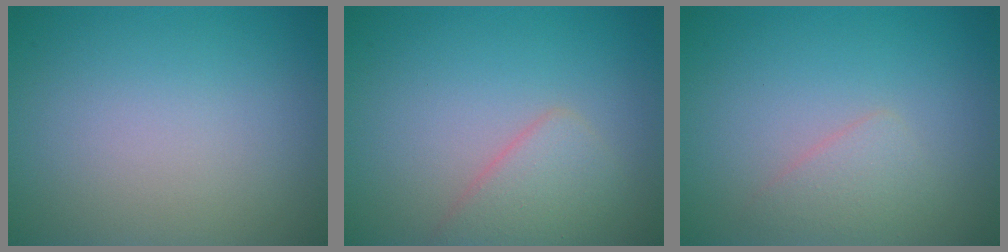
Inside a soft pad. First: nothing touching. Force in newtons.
{"total": 2.6, "press": 2.6, "slide": 0.1}
{"total": 1.7, "press": 1.7, "slide": 0.1}